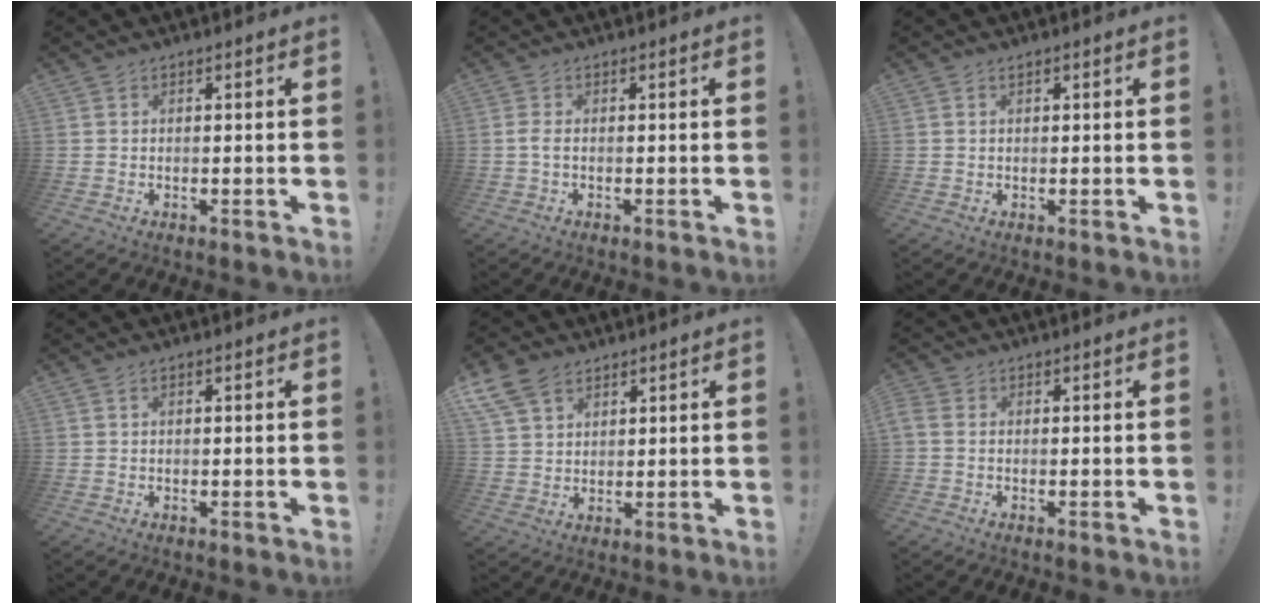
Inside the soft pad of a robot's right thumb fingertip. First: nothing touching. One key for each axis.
{"total": 1.9, "fx": -0.2, "fy": 0.6, "fz": 1.8, "tx": -0.032, "ty": 0.004, "tz": -0.004}
{"total": 0.7, "fx": 0.3, "fy": 0.5, "fz": 0.4, "tx": -0.007, "ty": 0.001, "tz": 0.004}
{"total": 0.6, "fx": 0.2, "fy": 0.2, "fz": 0.5, "tx": -0.003, "ty": -0.002, "tz": 0.001}
{"total": 9.1, "fx": 6.0, "fy": 5.6, "fz": 3.9, "tx": -0.083, "ty": -0.024, "tz": 0.119}
{"total": 1.6, "fx": -0.2, "fy": 1.3, "fz": 1.0, "tx": -0.017, "ty": 0.003, "tz": -0.002}